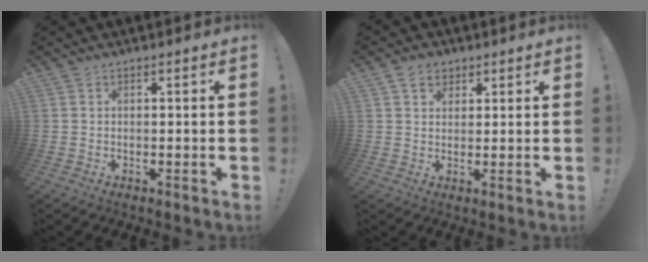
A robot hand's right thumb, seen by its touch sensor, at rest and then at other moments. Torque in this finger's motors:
{"motor_torque": [0.25, 0.51, 0.25, -0.21, 0.00]}